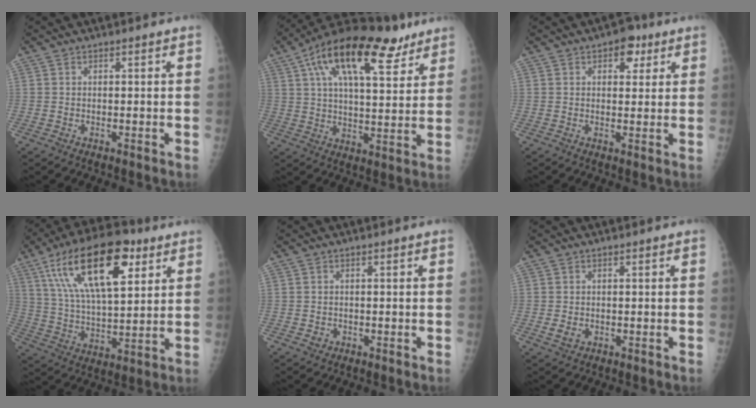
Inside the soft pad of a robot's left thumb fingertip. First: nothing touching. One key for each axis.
{"total": 20.9, "fx": 11.9, "fy": 8.3, "fz": 15.0, "tx": -0.227, "ty": -0.016, "tz": 0.196}
{"total": 5.0, "fx": 2.6, "fy": 3.1, "fz": 2.9, "tx": -0.010, "ty": -0.006, "tz": 0.029}
{"total": 22.5, "fx": 10.4, "fy": 9.5, "fz": 17.5, "tx": -0.287, "ty": -0.018, "tz": 0.182}
{"total": 1.1, "fx": -0.2, "fy": 1.0, "fz": 0.3, "tx": -0.002, "ty": 0.002, "tz": 0.000}
{"total": 2.0, "fx": -0.2, "fy": 1.6, "fz": 1.1, "tx": -0.017, "ty": -0.002, "tz": 0.003}